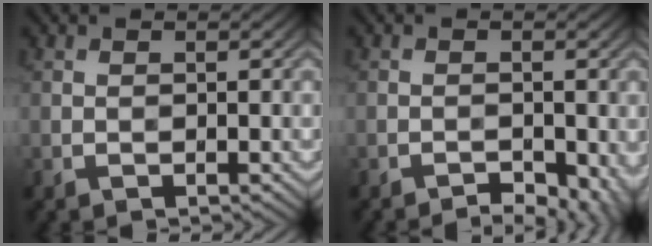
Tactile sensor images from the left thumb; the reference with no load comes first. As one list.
[{"total": 3.8, "force": [-2.6, 1.4, 2.3], "torque": [-0.041, 0.001, -0.033]}]